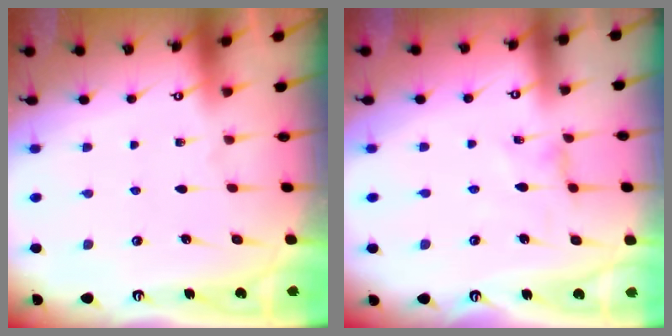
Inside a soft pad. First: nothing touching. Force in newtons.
{"total": 1.2, "press": 1.1, "slide": 0.4}